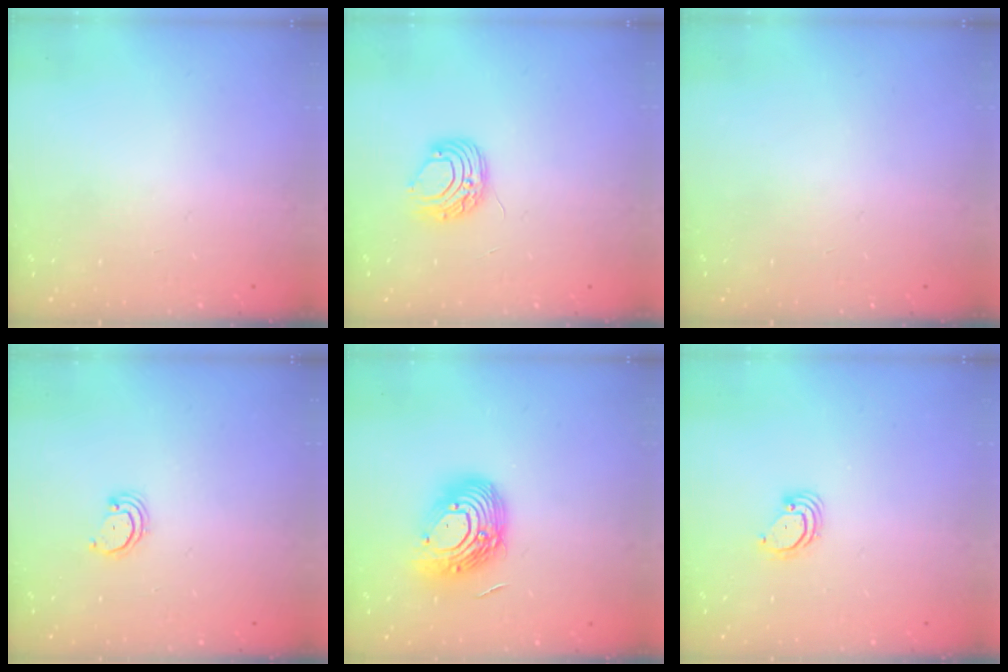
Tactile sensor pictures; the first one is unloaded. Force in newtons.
{"total": 7.5, "press": 7.4, "slide": 0.7}
{"total": 0.0}
{"total": 2.8, "press": 2.8, "slide": 0.3}
{"total": 15.2, "press": 15.1, "slide": 1.4}
{"total": 3.9, "press": 3.9, "slide": 0.2}